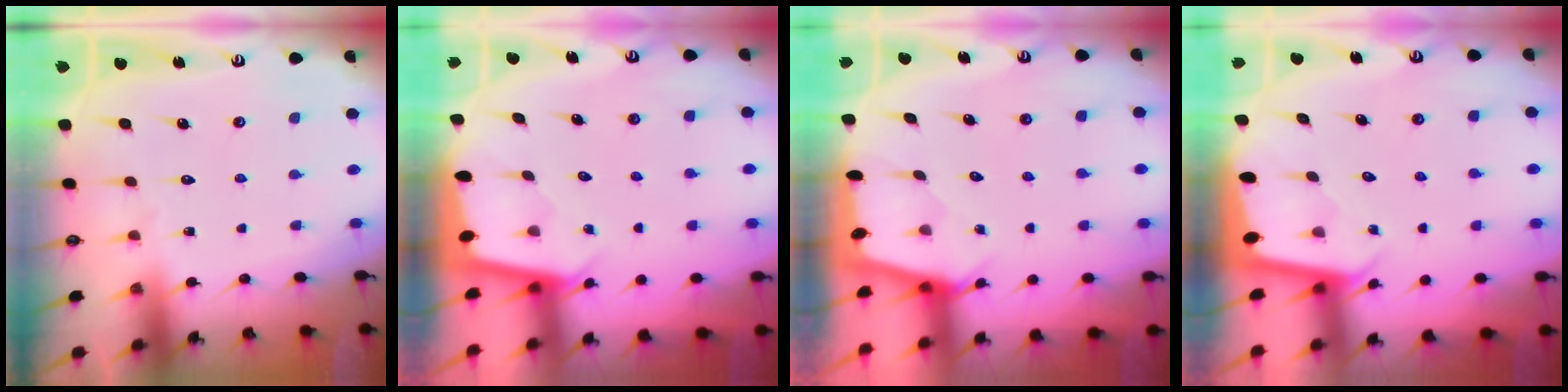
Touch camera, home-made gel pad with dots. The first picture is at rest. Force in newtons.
{"total": 1.7, "press": 1.7, "slide": 0.1}
{"total": 2.3, "press": 2.3, "slide": 0.3}
{"total": 2.0, "press": 2.0, "slide": 0.1}